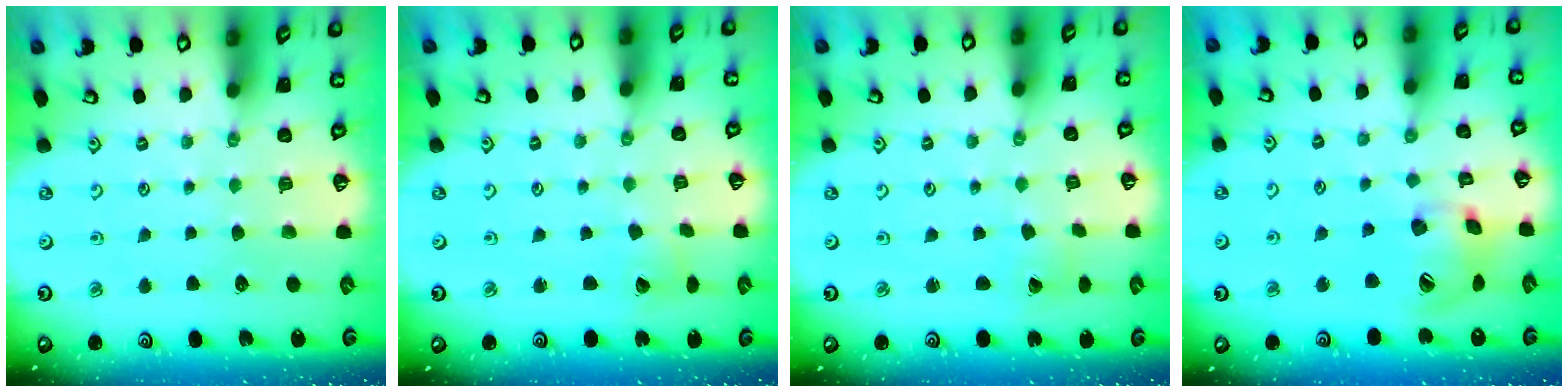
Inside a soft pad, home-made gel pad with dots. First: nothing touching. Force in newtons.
{"total": 3.5, "press": 3.5, "slide": 0.4}
{"total": 0.9, "press": 0.9, "slide": 0.0}
{"total": 16.3, "press": 16.1, "slide": 2.4}